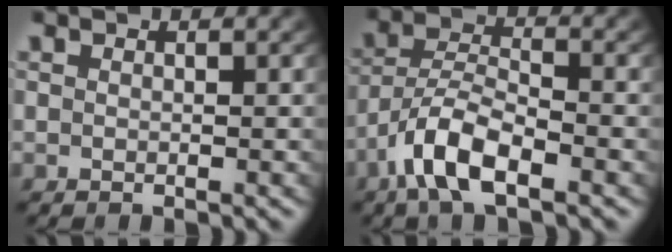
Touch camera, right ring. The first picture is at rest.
{"total": 5.1, "force": [-2.8, 2.1, 3.7], "torque": [-0.083, -0.016, -0.045]}